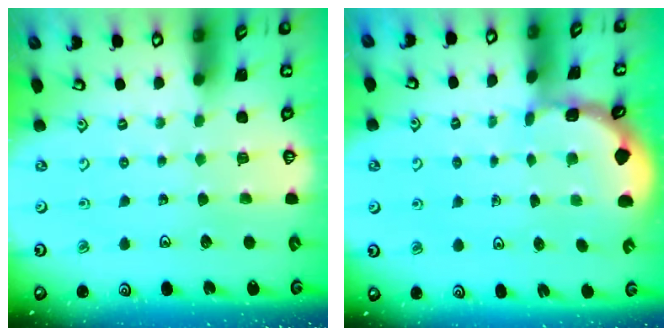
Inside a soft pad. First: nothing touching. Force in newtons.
{"total": 1.6, "press": 1.6, "slide": 0.1}